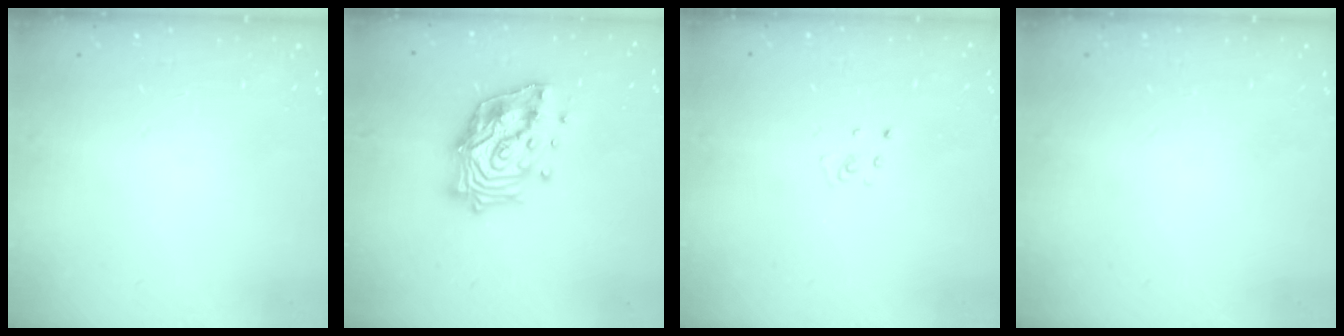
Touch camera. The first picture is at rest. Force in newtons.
{"total": 16.6, "press": 16.4, "slide": 2.7}
{"total": 2.6, "press": 2.6, "slide": 0.3}
{"total": 0.0}